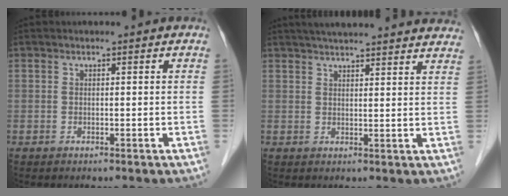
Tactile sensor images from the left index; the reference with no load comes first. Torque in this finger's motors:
{"motor_torque": [0.02, -0.66, 0.22, 0.11]}